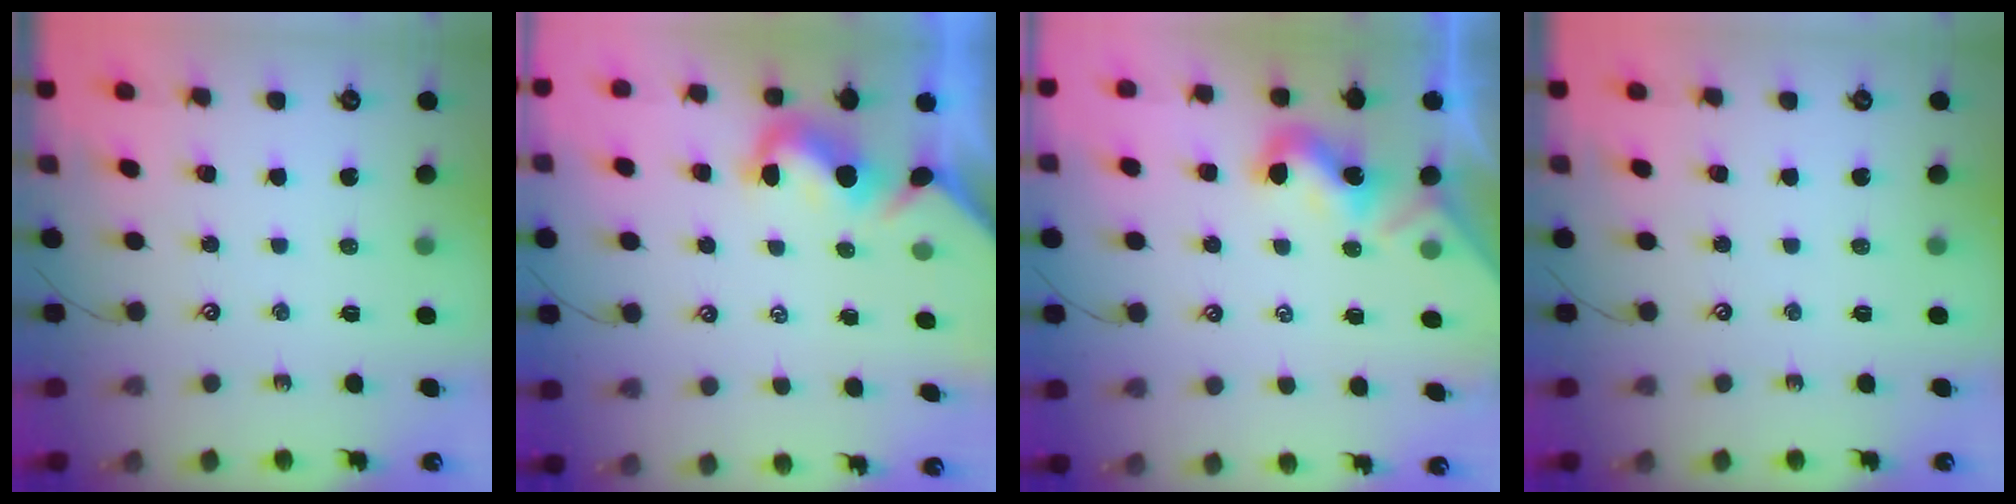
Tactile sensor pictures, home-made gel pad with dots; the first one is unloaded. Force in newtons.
{"total": 1.7, "press": 1.6, "slide": 0.6}
{"total": 2.0, "press": 2.0, "slide": 0.5}
{"total": 0.0}